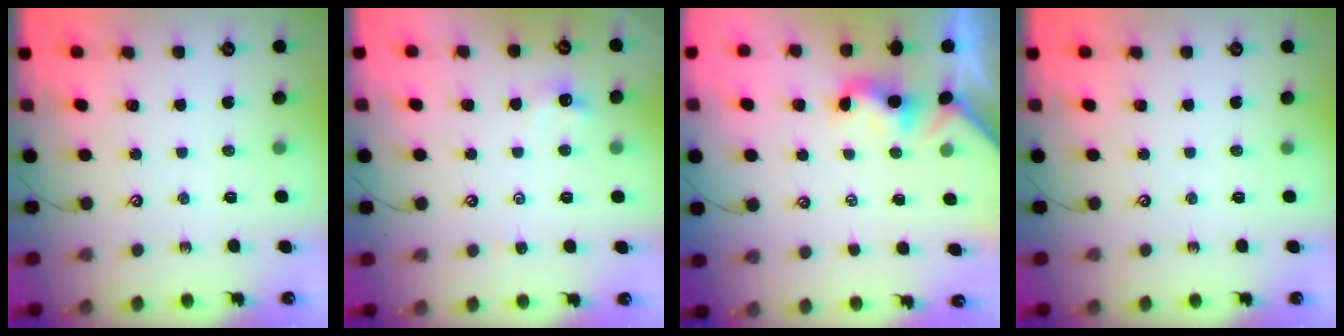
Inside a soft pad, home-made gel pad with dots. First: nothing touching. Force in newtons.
{"total": 0.9, "press": 0.8, "slide": 0.4}
{"total": 2.0, "press": 2.0, "slide": 0.5}
{"total": 0.0}